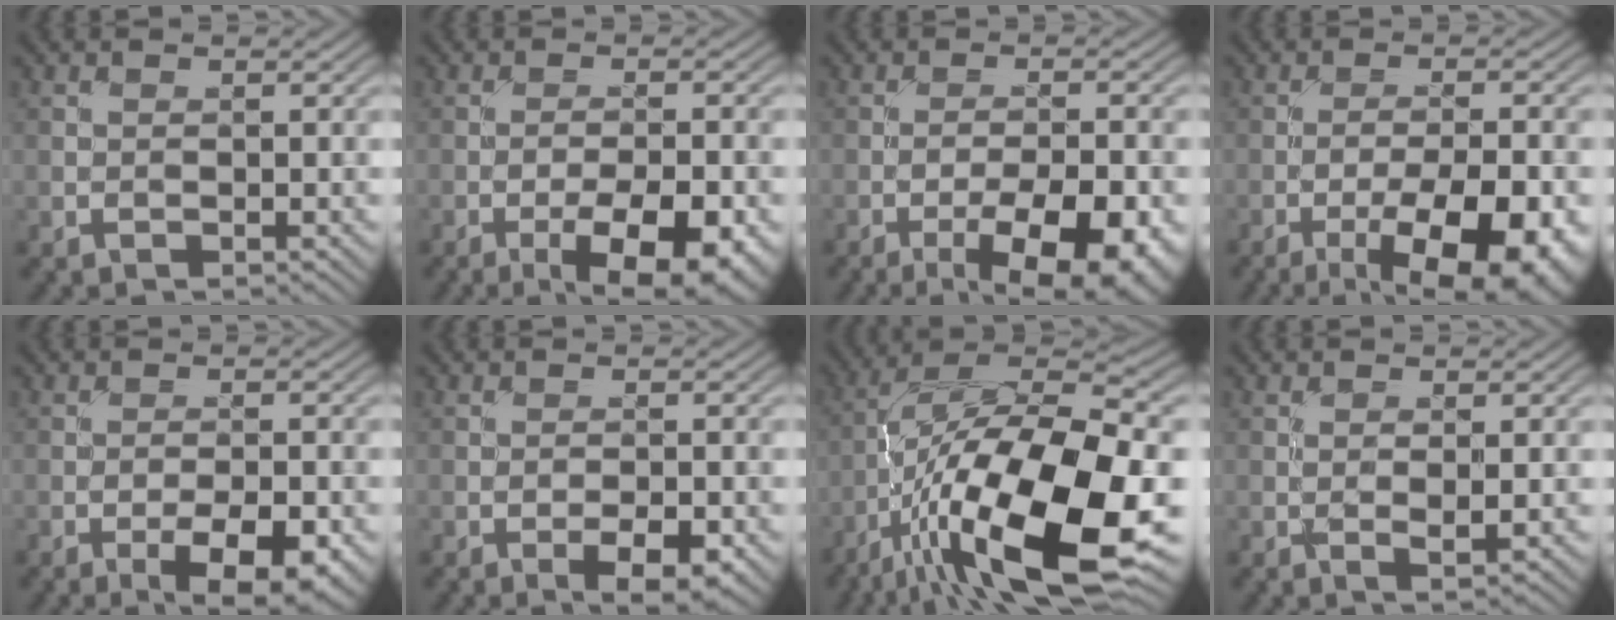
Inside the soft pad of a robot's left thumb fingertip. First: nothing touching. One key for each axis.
{"total": 9.5, "fx": -5.1, "fy": 3.0, "fz": 7.4, "tx": -0.117, "ty": -0.007, "tz": -0.065}
{"total": 11.6, "fx": -6.5, "fy": 3.6, "fz": 8.8, "tx": -0.130, "ty": -0.006, "tz": -0.083}
{"total": 12.9, "fx": -7.0, "fy": 4.1, "fz": 10.0, "tx": -0.149, "ty": -0.012, "tz": -0.090}
{"total": 6.7, "fx": -3.3, "fy": 2.1, "fz": 5.4, "tx": -0.081, "ty": 0.000, "tz": -0.044}
{"total": 4.2, "fx": -2.1, "fy": 1.4, "fz": 3.3, "tx": -0.051, "ty": 0.003, "tz": -0.029}
{"total": 18.9, "fx": -6.7, "fy": 7.0, "fz": 16.2, "tx": -0.305, "ty": -0.005, "tz": -0.116}
{"total": 1.7, "fx": 0.0, "fy": 0.5, "fz": 1.6, "tx": -0.029, "ty": -0.002, "tz": 0.002}